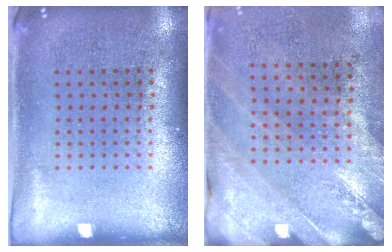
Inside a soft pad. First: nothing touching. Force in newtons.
{"total": 2.5, "press": 2.0, "slide": 1.4}